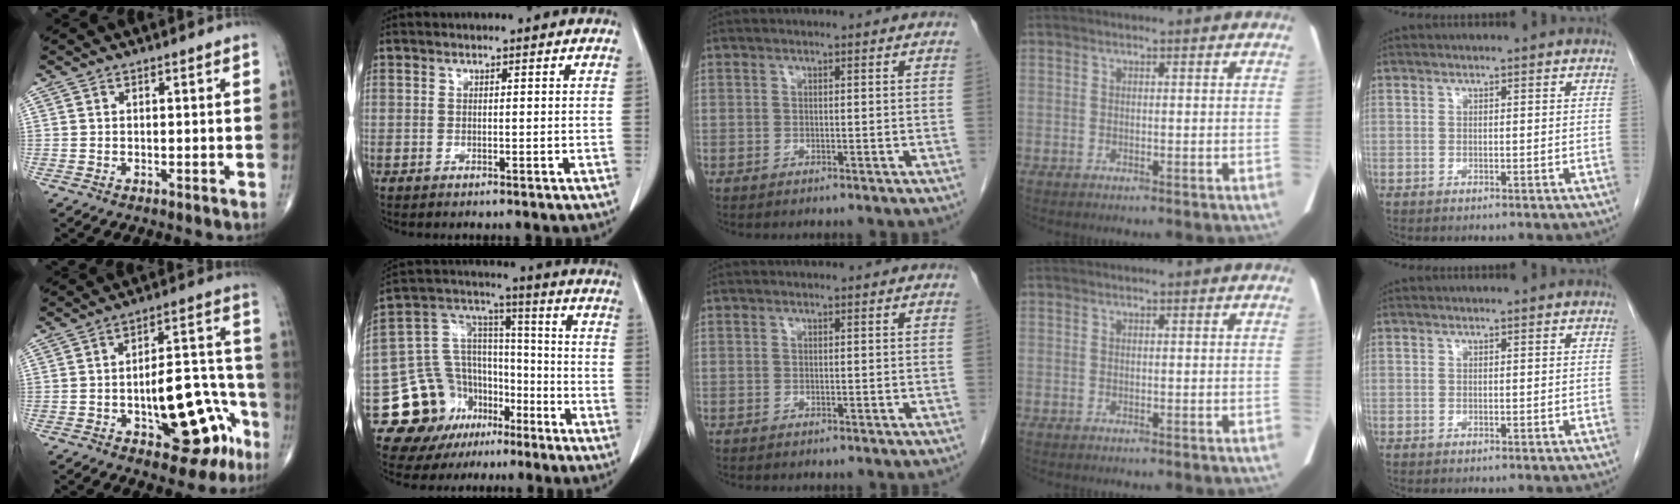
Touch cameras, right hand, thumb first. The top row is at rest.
{"thumb": {"total": 18.4, "force": [-7.2, 8.5, 14.6], "torque": [-0.158, 0.058, -0.085]}, "index": {"total": 16.6, "force": [-8.7, 13.0, 5.3], "torque": [-0.096, 0.098, -0.134]}}